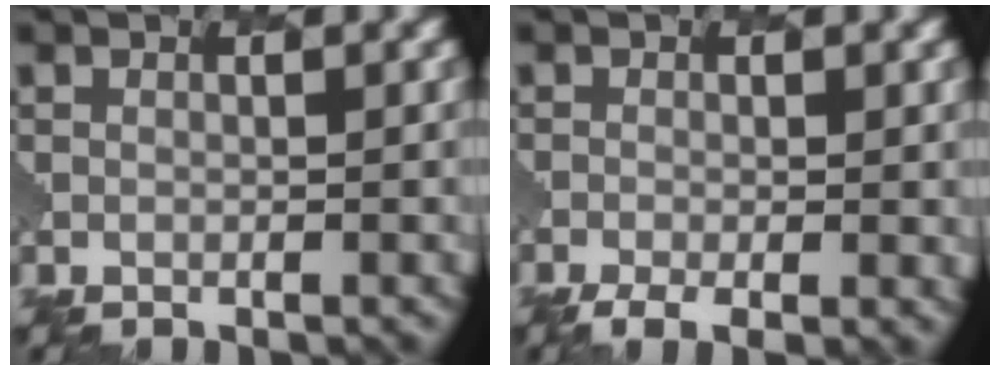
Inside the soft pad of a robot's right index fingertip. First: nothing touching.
{"total": 3.8, "force": [-1.7, 1.4, 3.1], "torque": [-0.051, -0.005, -0.026]}